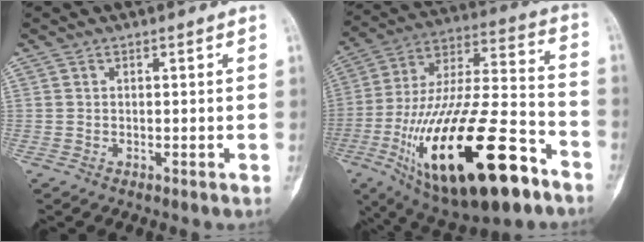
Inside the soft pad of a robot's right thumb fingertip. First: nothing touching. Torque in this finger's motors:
{"motor_torque": [2.28, 2.65, 2.32, -0.45, 0.38]}